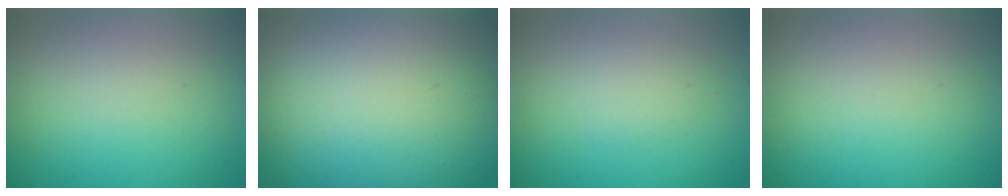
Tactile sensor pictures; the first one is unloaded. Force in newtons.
{"total": 18.9, "press": 18.8, "slide": 1.2}
{"total": 1.3, "press": 1.3, "slide": 0.0}
{"total": 0.0}